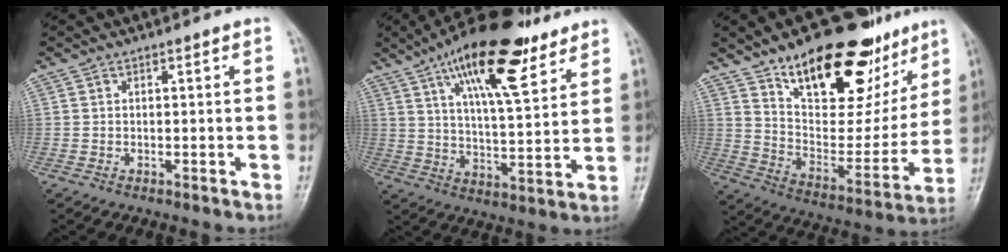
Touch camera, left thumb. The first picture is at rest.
{"total": 20.2, "force": [12.1, 6.7, 14.6], "torque": [-0.213, -0.047, 0.201]}
{"total": 26.9, "force": [16.9, 12.3, 16.9], "torque": [-0.195, -0.060, 0.265]}